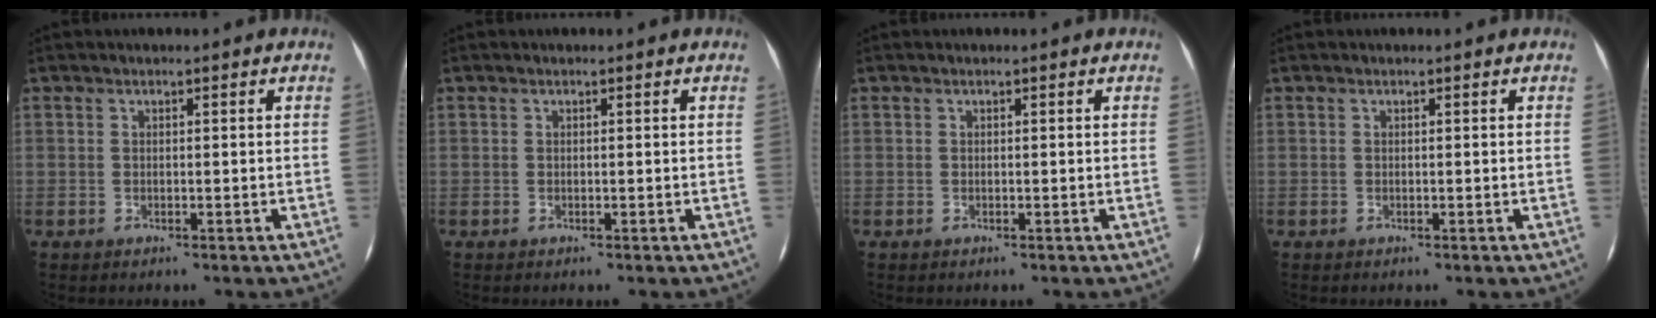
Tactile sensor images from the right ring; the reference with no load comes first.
{"total": 0.0}
{"total": 0.0}
{"total": 0.0}